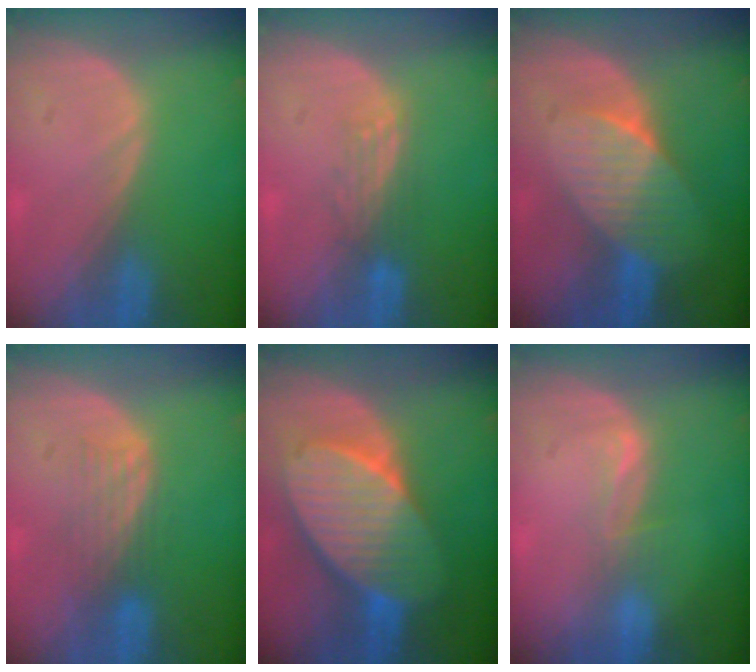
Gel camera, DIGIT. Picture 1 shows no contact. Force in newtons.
{"total": 2.9, "press": 2.7, "slide": 1.1}
{"total": 7.4, "press": 6.7, "slide": 3.2}
{"total": 4.2, "press": 3.5, "slide": 2.4}
{"total": 10.6, "press": 10.6, "slide": 0.7}
{"total": 2.2, "press": 1.7, "slide": 1.4}